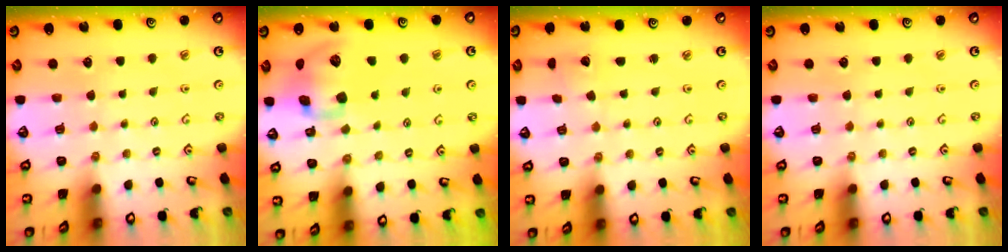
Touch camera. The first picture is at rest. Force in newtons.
{"total": 12.6, "press": 12.5, "slide": 1.0}
{"total": 1.6, "press": 1.6, "slide": 0.0}
{"total": 0.0}